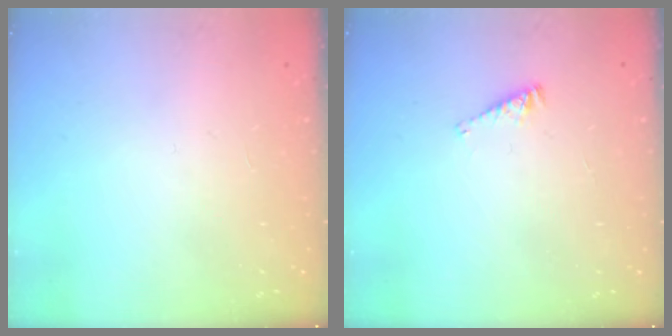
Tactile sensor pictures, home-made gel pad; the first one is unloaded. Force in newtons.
{"total": 2.5, "press": 2.4, "slide": 0.4}